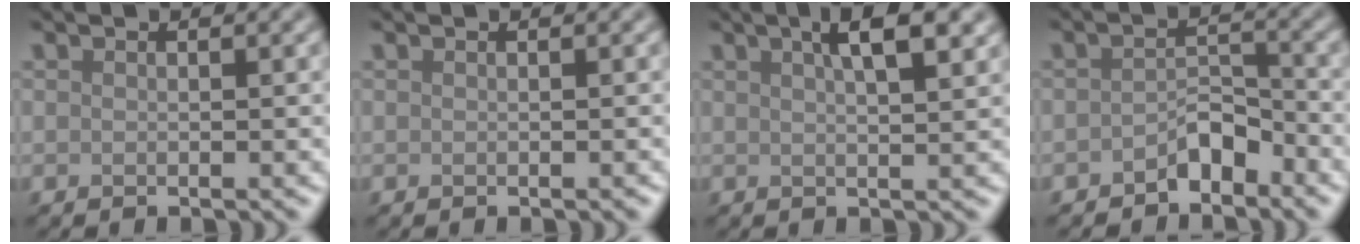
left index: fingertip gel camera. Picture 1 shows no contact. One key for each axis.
{"total": 0.0}
{"total": 5.1, "fx": 2.4, "fy": 1.7, "fz": 4.1, "tx": -0.037, "ty": 0.020, "tz": 0.020}
{"total": 2.5, "fx": -1.7, "fy": 1.2, "fz": 1.3, "tx": -0.019, "ty": 0.012, "tz": -0.033}